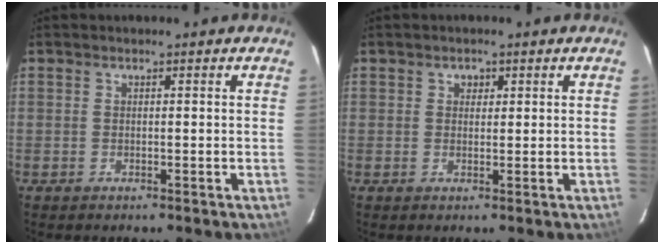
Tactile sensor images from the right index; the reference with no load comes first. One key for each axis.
{"total": 1.6, "fx": 0.5, "fy": 1.4, "fz": 0.4, "tx": -0.003, "ty": 0.005, "tz": 0.009}